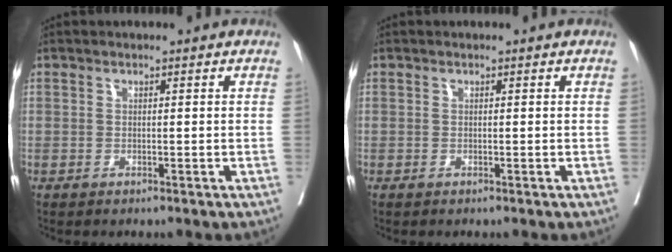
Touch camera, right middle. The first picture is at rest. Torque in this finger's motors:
{"motor_torque": [-0.09, 0.09, -0.01, 0.00]}